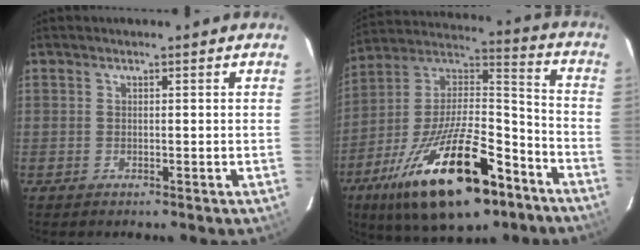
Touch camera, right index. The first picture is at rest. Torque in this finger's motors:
{"motor_torque": [2.14, 0.00, 1.05, 0.21]}